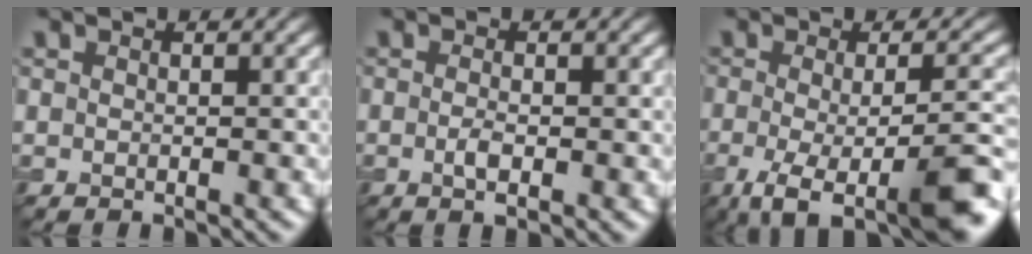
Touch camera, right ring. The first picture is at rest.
{"total": 1.7, "force": [-0.4, 0.5, 1.6], "torque": [-0.032, -0.003, -0.010]}
{"total": 10.1, "force": [-4.6, 2.7, 8.6], "torque": [-0.127, -0.013, -0.078]}